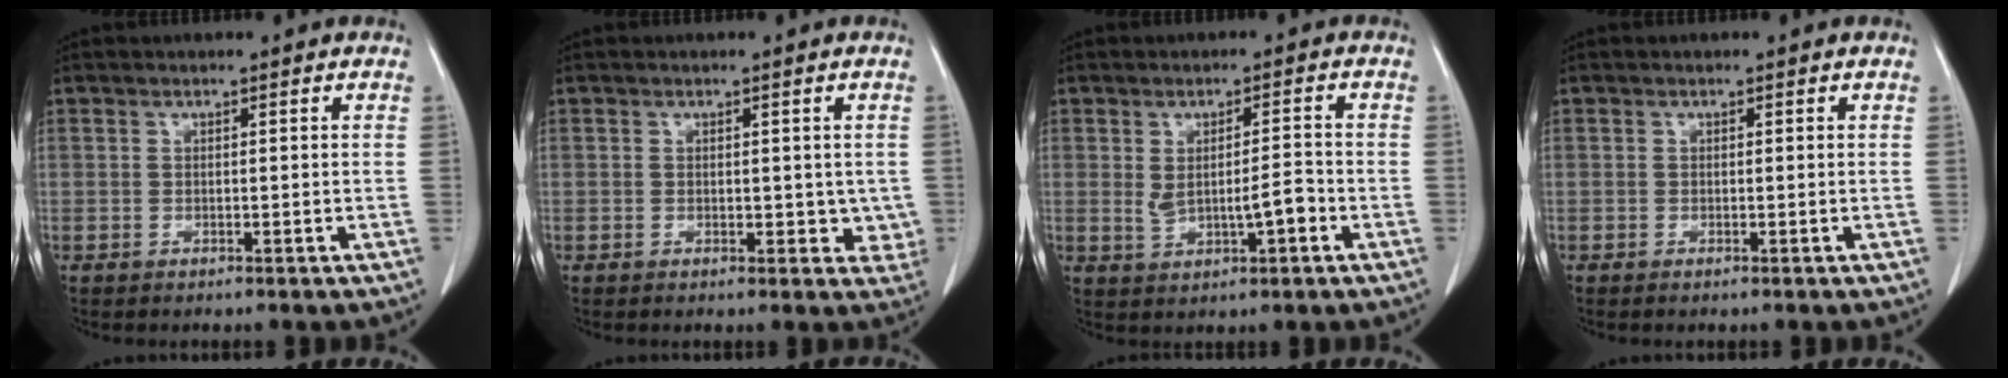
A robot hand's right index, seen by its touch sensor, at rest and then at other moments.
{"total": 3.2, "force": [0.1, 2.2, 2.4], "torque": [-0.010, -0.003, 0.002]}
{"total": 4.8, "force": [-0.6, 1.3, 4.6], "torque": [-0.079, 0.005, 0.000]}
{"total": 0.0}